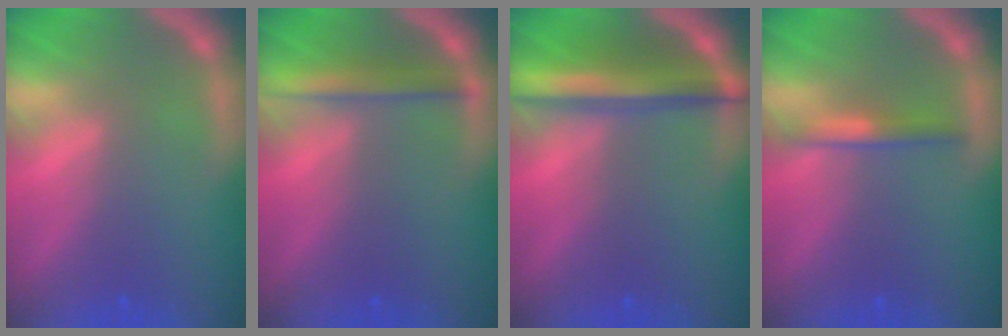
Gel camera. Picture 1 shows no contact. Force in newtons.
{"total": 2.9}
{"total": 6.0}
{"total": 1.9}